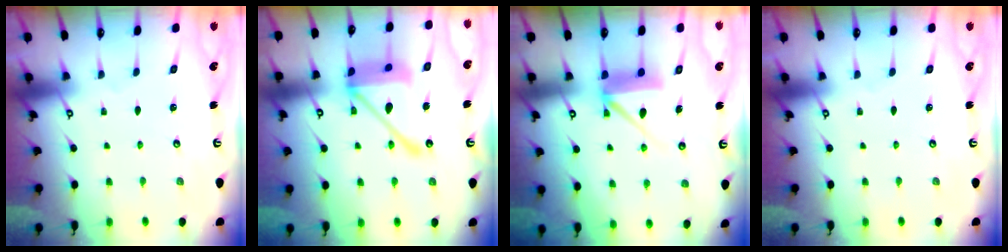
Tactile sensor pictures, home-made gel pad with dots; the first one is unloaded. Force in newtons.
{"total": 18.5, "press": 18.4, "slide": 1.9}
{"total": 8.5, "press": 8.5, "slide": 0.8}
{"total": 0.0}